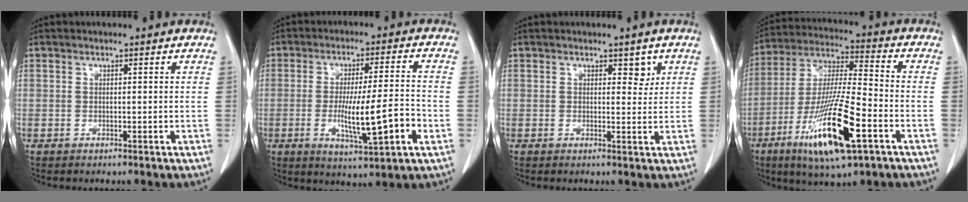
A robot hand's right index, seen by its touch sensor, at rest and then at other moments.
{"total": 11.8, "force": [-2.9, 0.7, 11.4], "torque": [-0.188, -0.009, -0.044]}
{"total": 2.1, "force": [1.2, 1.2, 1.3], "torque": [-0.009, -0.005, 0.016]}
{"total": 18.0, "force": [-7.8, 2.3, 16.0], "torque": [-0.322, -0.031, -0.138]}